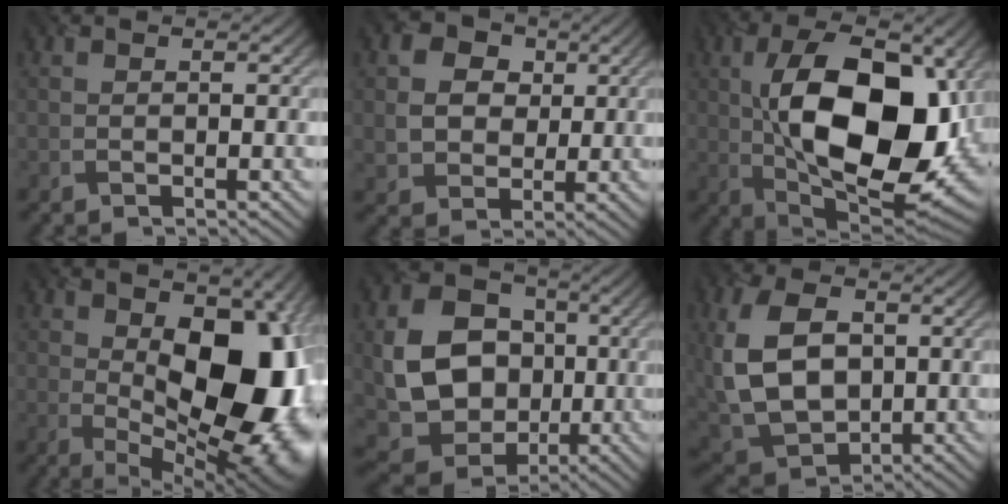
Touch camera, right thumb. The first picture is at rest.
{"total": 6.2, "force": [1.4, 5.3, 3.0], "torque": [-0.090, 0.005, 0.013]}
{"total": 18.9, "force": [1.2, 9.6, 16.3], "torque": [-0.286, 0.002, 0.016]}
{"total": 19.5, "force": [1.2, 10.8, 16.3], "torque": [-0.186, -0.011, 0.025]}
{"total": 13.7, "force": [-0.3, 11.0, 8.2], "torque": [-0.182, -0.012, -0.009]}
{"total": 13.3, "force": [1.3, 9.1, 9.6], "torque": [-0.242, -0.001, 0.028]}